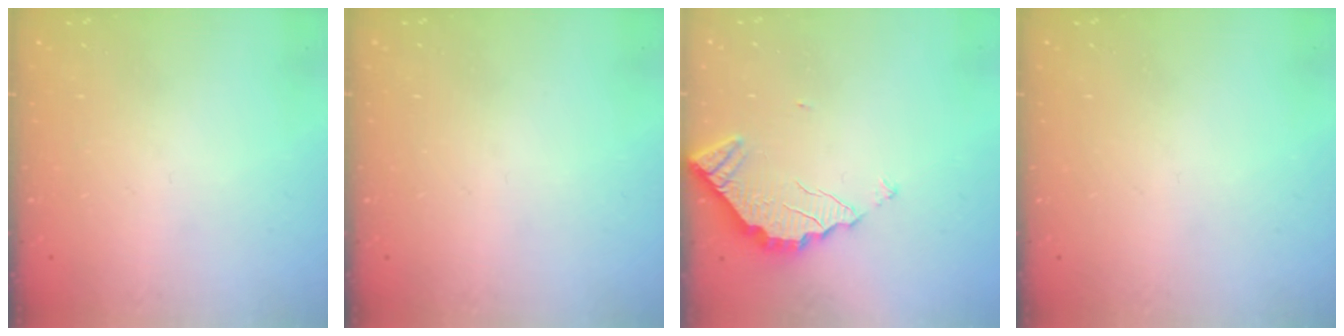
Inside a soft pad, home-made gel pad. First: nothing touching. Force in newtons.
{"total": 0.0}
{"total": 3.3, "press": 3.3, "slide": 0.3}
{"total": 0.0}